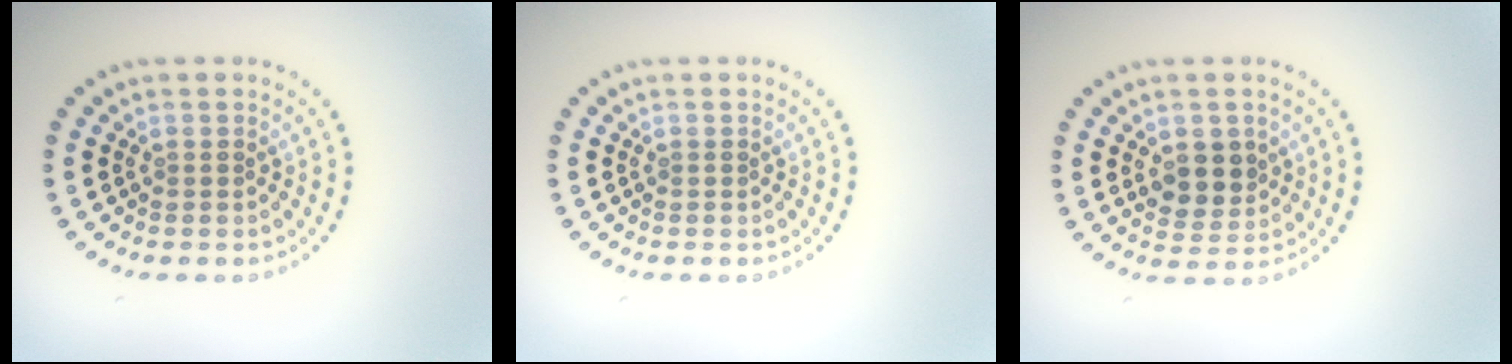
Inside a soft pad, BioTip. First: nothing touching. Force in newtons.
{"total": 0.0}
{"total": 2.9, "press": 2.7, "slide": 0.9}